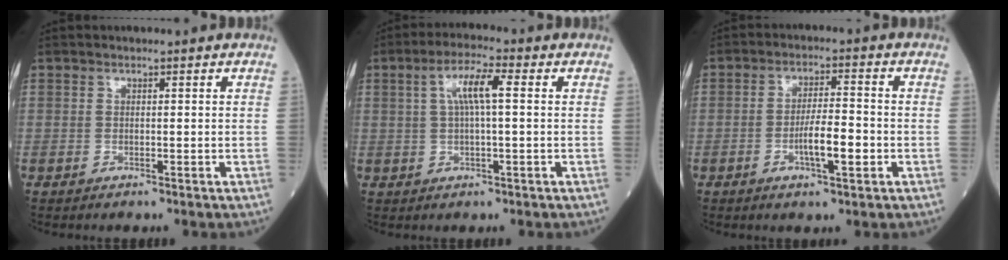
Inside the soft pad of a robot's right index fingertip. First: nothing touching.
{"total": 5.9, "force": [1.3, 0.8, 5.7], "torque": [-0.111, 0.016, 0.024]}
{"total": 6.1, "force": [-1.8, 1.0, 5.7], "torque": [-0.103, 0.002, -0.030]}